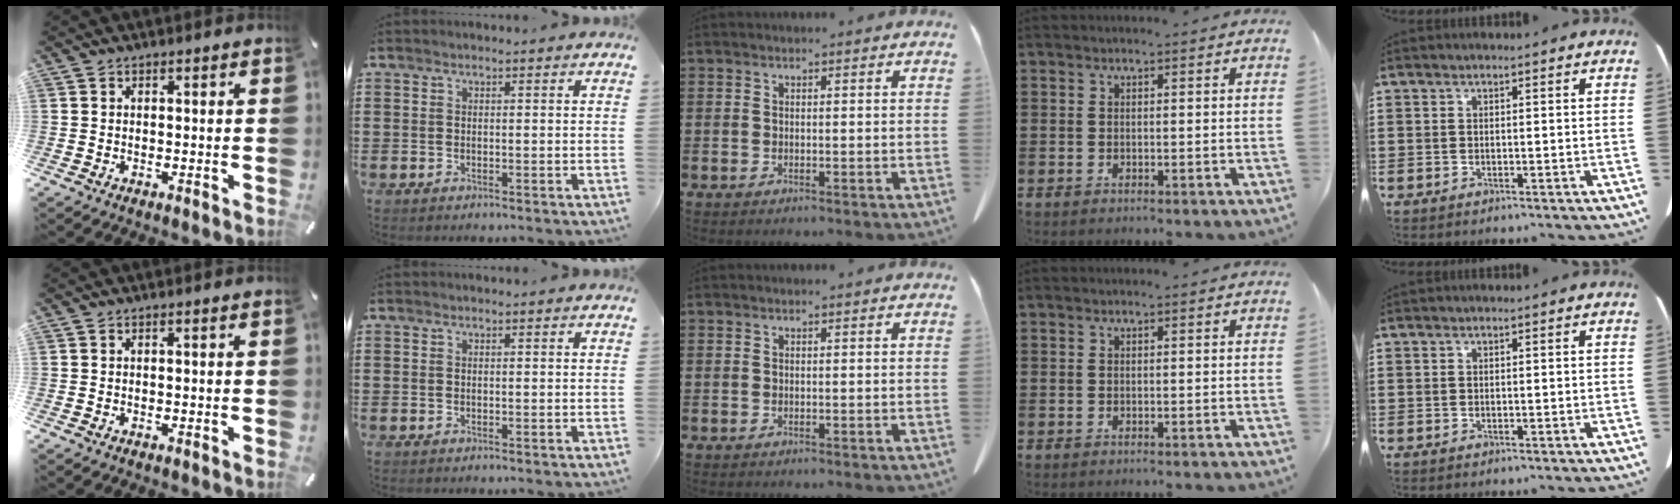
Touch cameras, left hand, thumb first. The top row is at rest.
{}